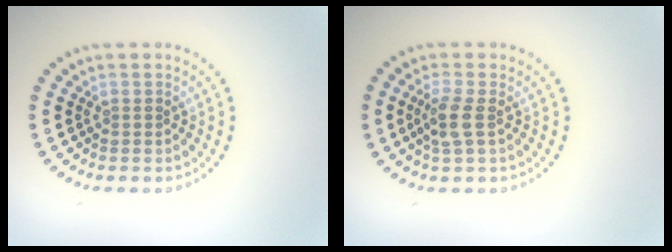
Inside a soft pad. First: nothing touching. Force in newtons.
{"total": 2.3, "press": 2.1, "slide": 0.9}